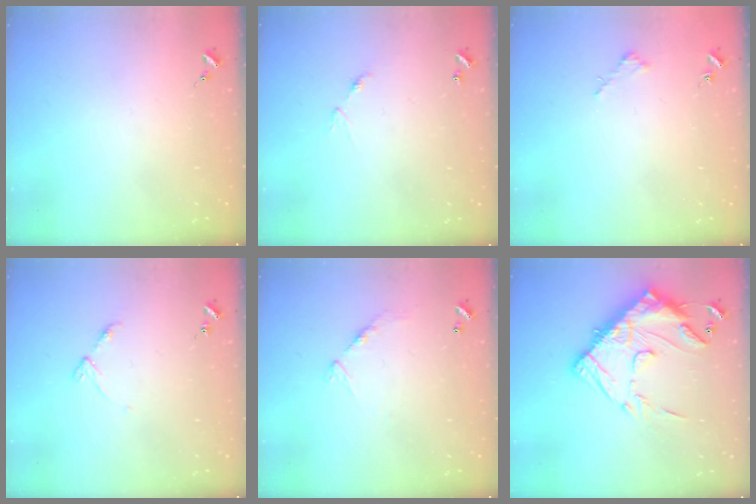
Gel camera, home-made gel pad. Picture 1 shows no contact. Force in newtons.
{"total": 5.9, "press": 5.9, "slide": 0.5}
{"total": 1.9, "press": 1.9, "slide": 0.2}
{"total": 5.5, "press": 5.4, "slide": 0.6}
{"total": 7.3, "press": 7.2, "slide": 0.6}
{"total": 20.4, "press": 20.4, "slide": 1.7}